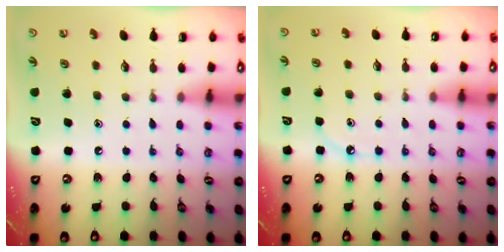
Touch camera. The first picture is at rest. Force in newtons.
{"total": 4.9, "press": 4.8, "slide": 0.4}